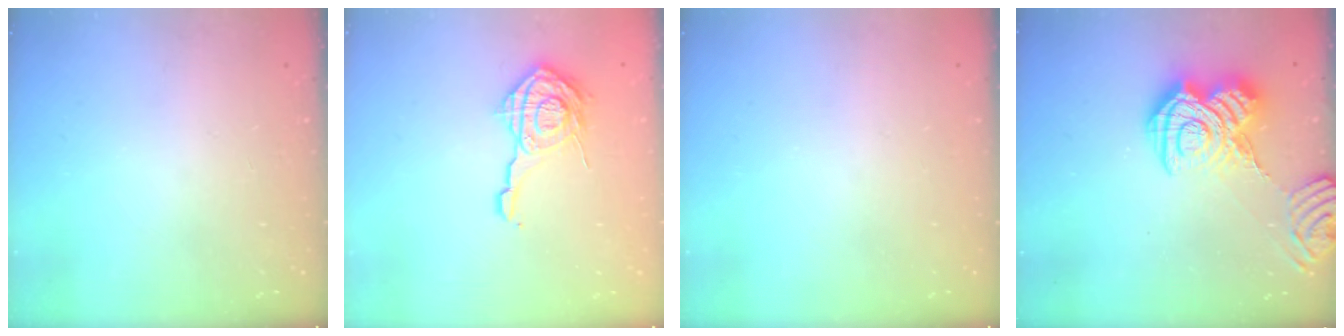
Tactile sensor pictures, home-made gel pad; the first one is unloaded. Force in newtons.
{"total": 12.9, "press": 12.9, "slide": 0.8}
{"total": 0.0}
{"total": 14.9, "press": 14.9, "slide": 0.6}